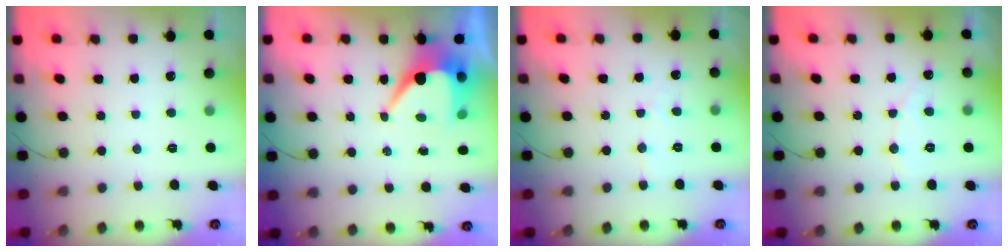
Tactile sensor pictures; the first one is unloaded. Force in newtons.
{"total": 8.0, "press": 8.0, "slide": 0.6}
{"total": 2.3, "press": 2.3, "slide": 0.2}
{"total": 4.5, "press": 4.5, "slide": 0.3}